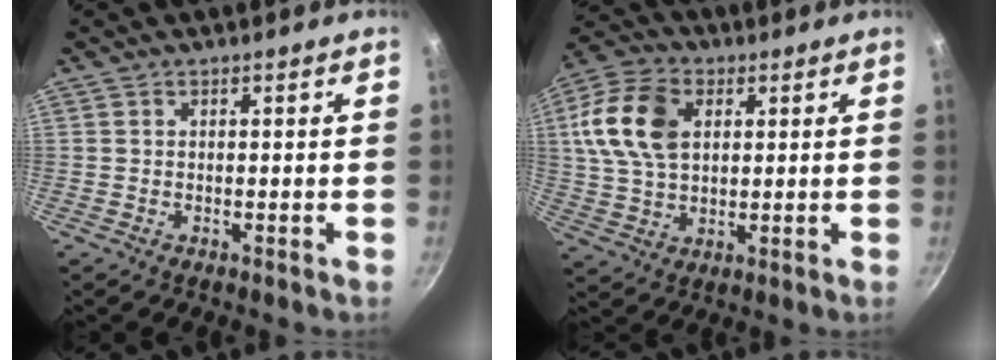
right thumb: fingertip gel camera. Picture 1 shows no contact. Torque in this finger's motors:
{"motor_torque": [-0.22, 1.57, 0.74, -0.54, 0.26]}